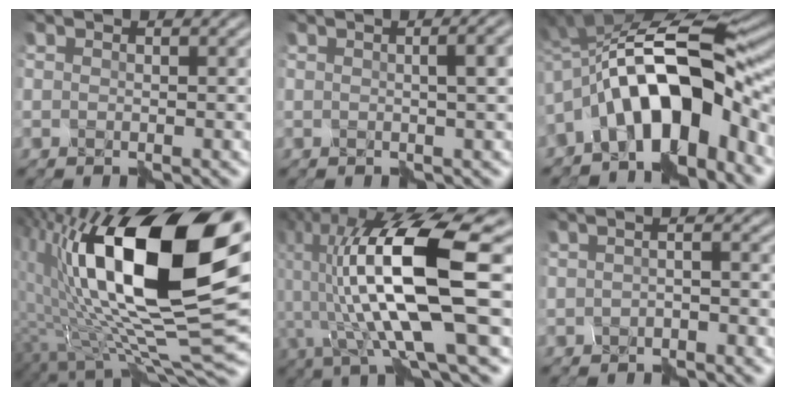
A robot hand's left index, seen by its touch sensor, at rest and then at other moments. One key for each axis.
{"total": 2.9, "fx": 0.7, "fy": 1.0, "fz": 2.6, "tx": -0.023, "ty": 0.006, "tz": 0.002}
{"total": 11.6, "fx": -3.8, "fy": 5.2, "fz": 9.7, "tx": -0.137, "ty": 0.023, "tz": -0.074}
{"total": 18.2, "fx": 5.3, "fy": 7.2, "fz": 15.9, "tx": -0.271, "ty": 0.010, "tz": 0.081}
{"total": 13.3, "fx": 0.7, "fy": 3.4, "fz": 12.8, "tx": -0.252, "ty": 0.008, "tz": 0.014}
{"total": 1.0, "fx": -0.6, "fy": 0.1, "fz": 0.9, "tx": -0.014, "ty": -0.001, "tz": -0.014}